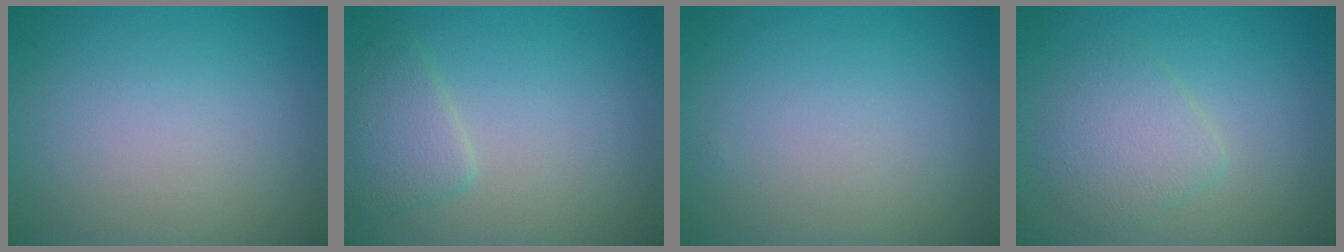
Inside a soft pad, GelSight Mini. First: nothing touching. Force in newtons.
{"total": 2.4, "press": 2.4, "slide": 0.1}
{"total": 0.0}
{"total": 2.9, "press": 2.9, "slide": 0.0}